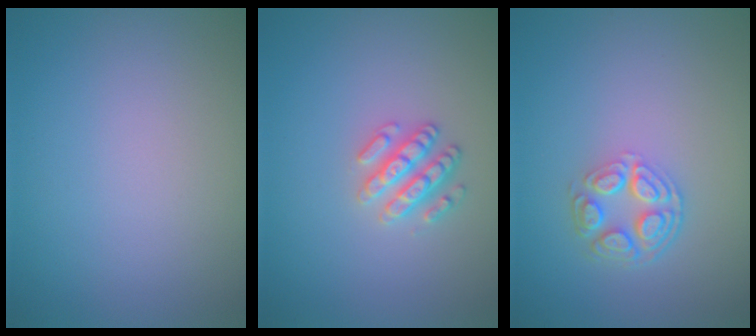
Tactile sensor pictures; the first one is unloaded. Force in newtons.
{"total": 2.6, "press": 2.5, "slide": 0.4}
{"total": 3.9, "press": 2.9, "slide": 2.5}